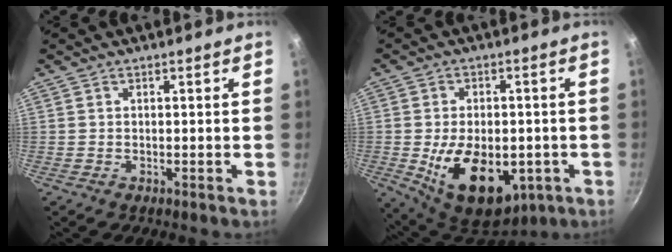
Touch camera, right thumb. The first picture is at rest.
{"total": 17.6, "force": [-4.1, 10.8, 13.2], "torque": [-0.181, -0.004, -0.044]}